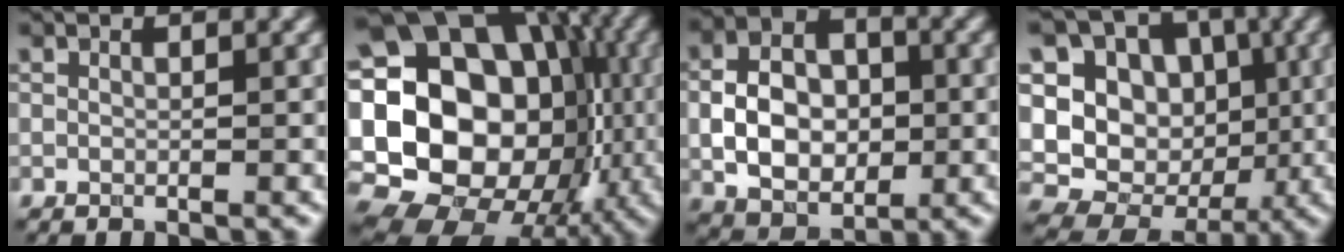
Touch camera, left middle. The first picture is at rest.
{"total": 21.8, "force": [-0.6, 18.0, 12.3], "torque": [-0.191, 0.015, -0.045]}
{"total": 7.1, "force": [-0.4, 5.0, 5.0], "torque": [-0.095, 0.005, -0.013]}
{"total": 13.6, "force": [1.3, 12.4, 5.4], "torque": [-0.145, 0.044, 0.017]}